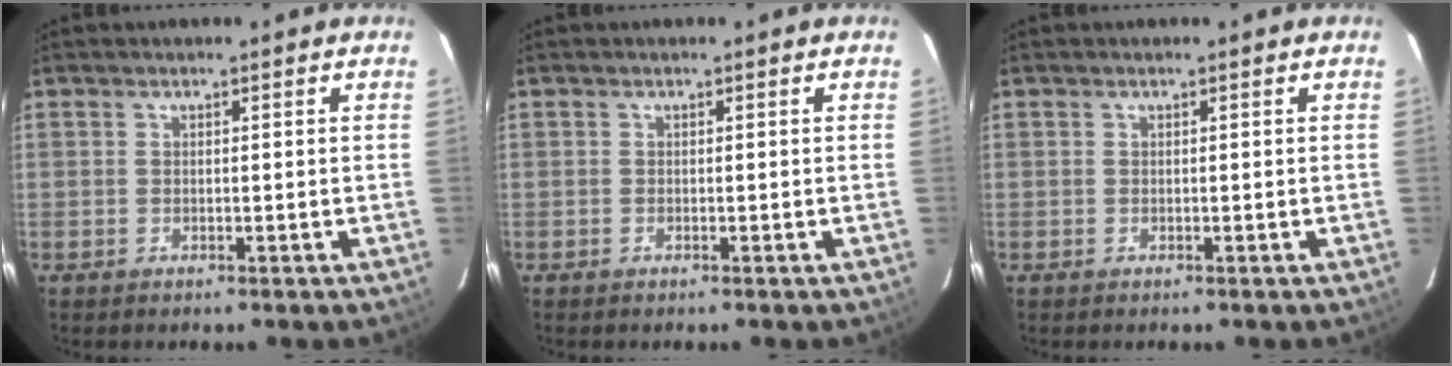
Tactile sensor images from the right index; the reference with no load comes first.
{"total": 1.2, "force": [-0.3, -0.5, -1.0], "torque": [0.018, -0.003, -0.008]}
{"total": 0.0}